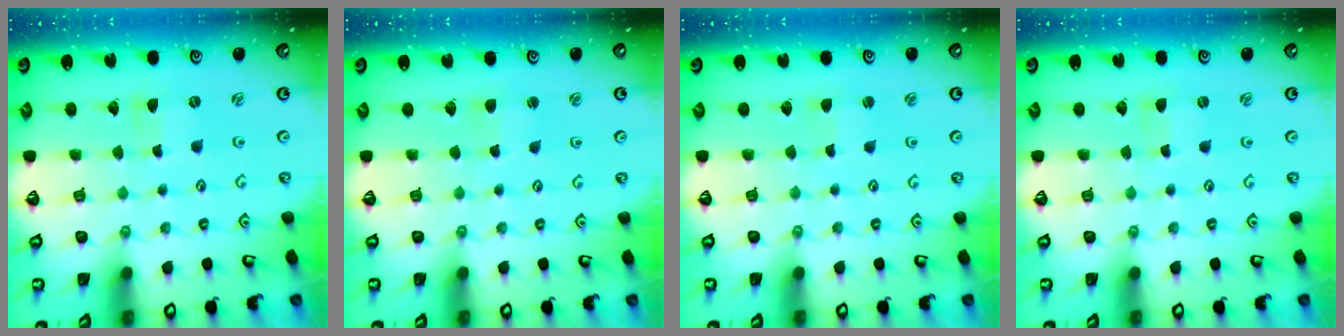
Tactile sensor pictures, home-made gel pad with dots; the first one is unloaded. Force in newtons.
{"total": 2.7, "press": 2.6, "slide": 0.4}
{"total": 1.8, "press": 1.8, "slide": 0.3}
{"total": 0.0}